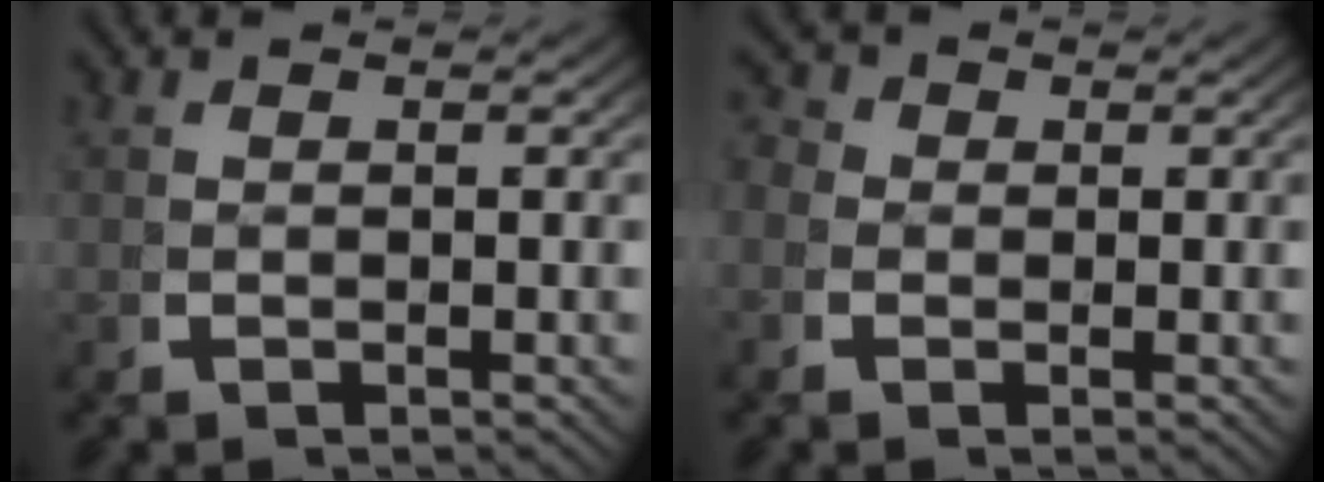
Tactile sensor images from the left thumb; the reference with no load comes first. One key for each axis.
{"total": 2.8, "fx": 0.2, "fy": 2.6, "fz": 1.0, "tx": -0.017, "ty": -0.002, "tz": -0.007}